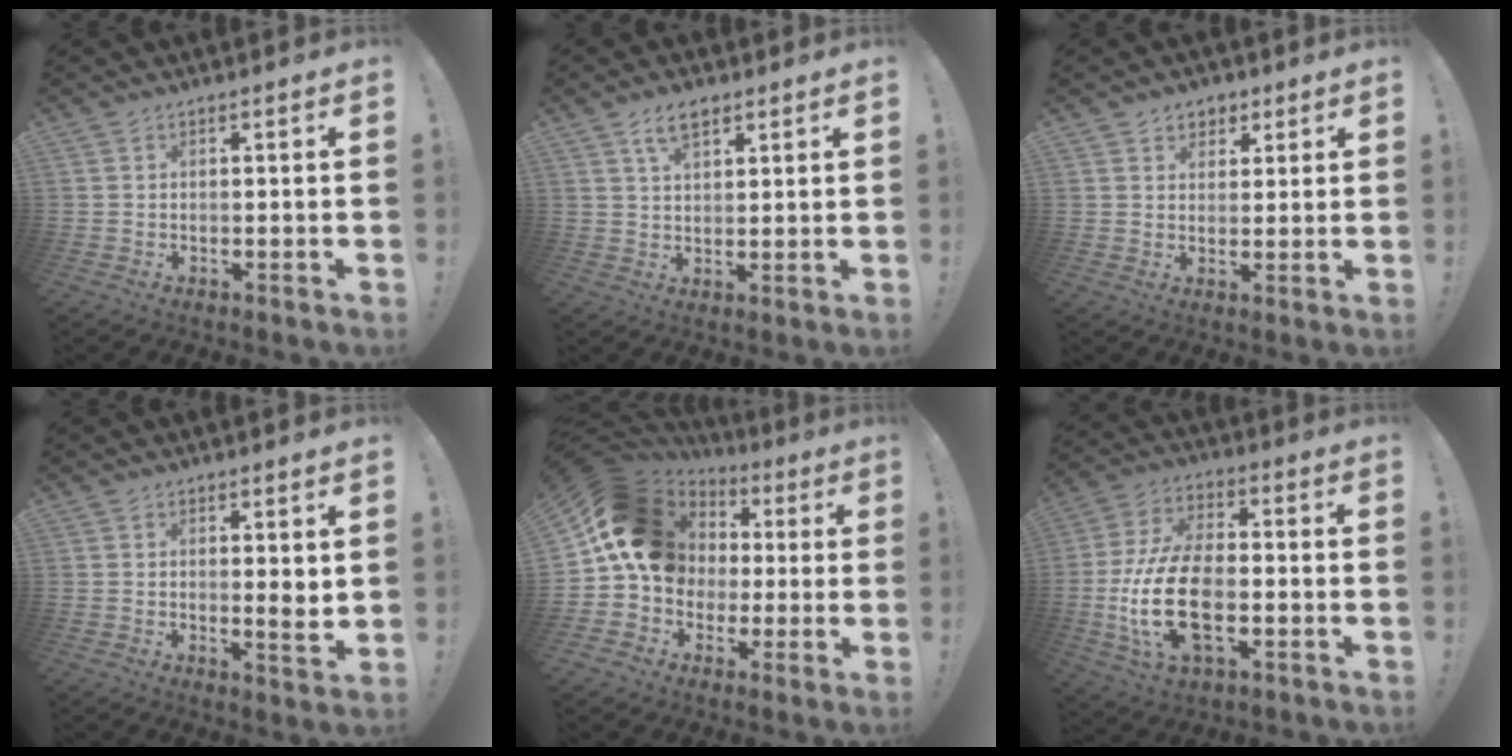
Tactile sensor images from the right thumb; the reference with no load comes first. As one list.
[{"total": 6.1, "force": [3.6, 3.1, 3.8], "torque": [-0.064, -0.007, 0.065]}, {"total": 4.6, "force": [2.5, 3.8, 0.9], "torque": [-0.005, -0.012, 0.045]}, {"total": 3.3, "force": [1.2, 0.4, 3.0], "torque": [-0.027, -0.019, 0.014]}, {"total": 17.6, "force": [2.4, 14.9, 9.1], "torque": [-0.140, 0.008, 0.064]}, {"total": 20.0, "force": [-4.5, 11.5, 15.8], "torque": [-0.311, 0.011, -0.071]}]